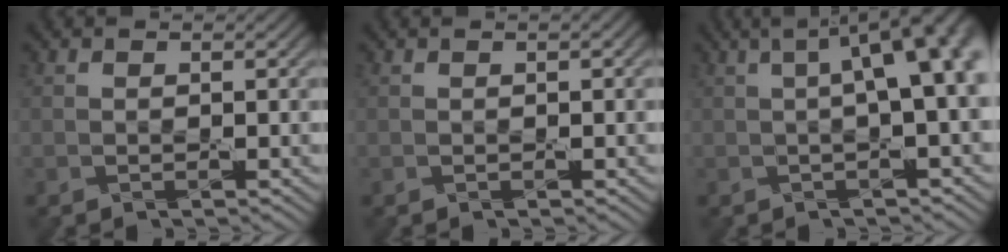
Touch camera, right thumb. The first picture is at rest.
{"total": 1.0, "force": [0.5, 0.2, 0.9], "torque": [-0.018, 0.002, 0.002]}
{"total": 10.2, "force": [1.5, 3.3, 9.6], "torque": [-0.094, 0.036, 0.007]}